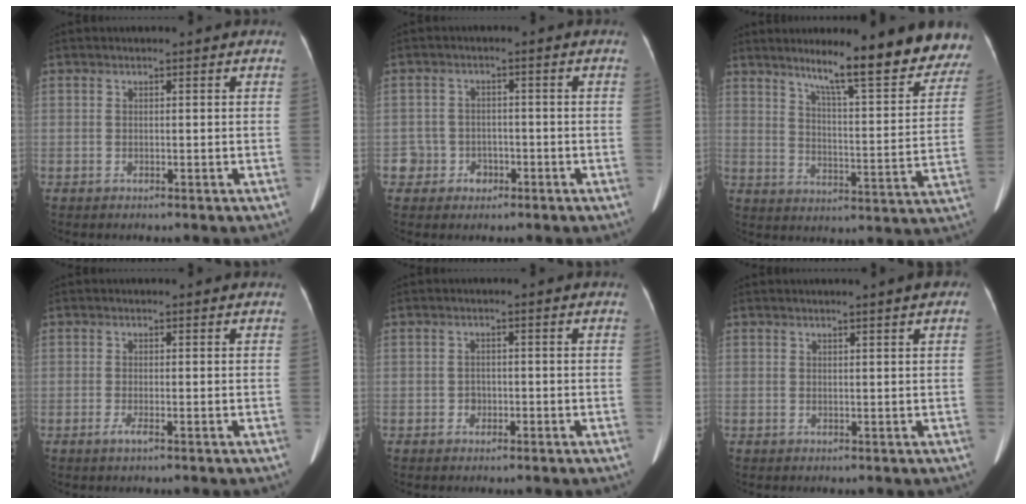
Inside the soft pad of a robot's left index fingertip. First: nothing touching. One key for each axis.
{"total": 3.7, "fx": -1.6, "fy": 3.4, "fz": -0.2, "tx": 0.016, "ty": 0.018, "tz": -0.023}
{"total": 18.7, "fx": 15.4, "fy": 2.0, "fz": 10.4, "tx": -0.123, "ty": -0.022, "tz": 0.202}
{"total": 1.1, "fx": -0.4, "fy": 0.1, "fz": 1.0, "tx": -0.019, "ty": -0.001, "tz": -0.010}
{"total": 1.3, "fx": -0.6, "fy": 1.2, "fz": 0.3, "tx": -0.001, "ty": 0.006, "tz": -0.011}
{"total": 2.9, "fx": 2.0, "fy": 0.0, "fz": 2.1, "tx": -0.028, "ty": 0.010, "tz": 0.022}